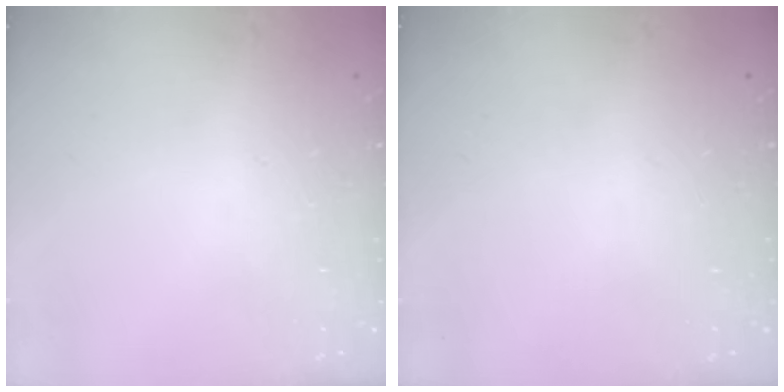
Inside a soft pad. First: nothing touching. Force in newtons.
{"total": 0.0}